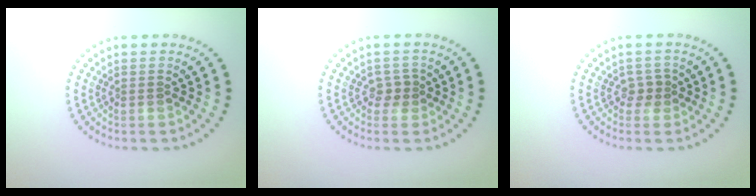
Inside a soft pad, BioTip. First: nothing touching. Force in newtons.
{"total": 1.3, "press": 1.1, "slide": 0.7}
{"total": 1.3, "press": 1.1, "slide": 0.7}